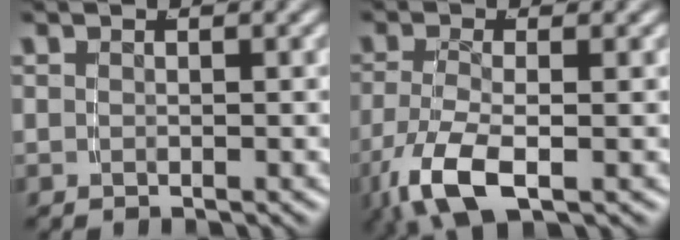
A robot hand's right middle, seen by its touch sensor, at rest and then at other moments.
{"total": 5.4, "force": [-2.6, 2.2, 4.2], "torque": [-0.102, -0.027, -0.029]}